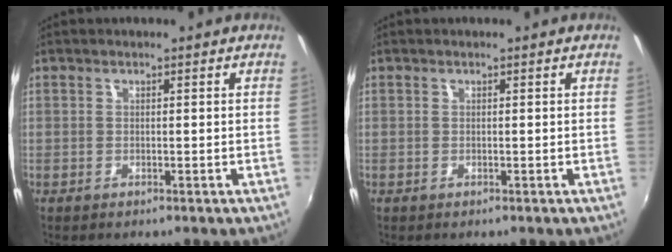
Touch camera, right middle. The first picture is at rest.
{"total": 0.0}